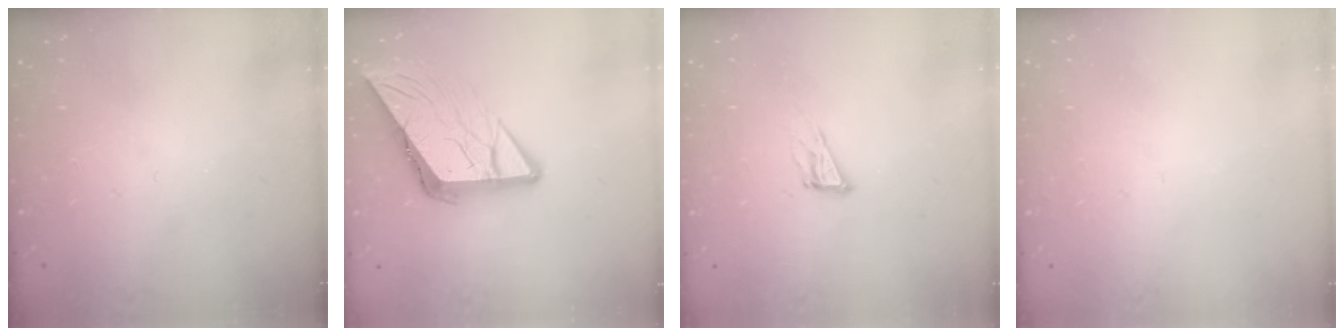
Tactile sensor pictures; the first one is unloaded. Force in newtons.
{"total": 11.2, "press": 11.2, "slide": 1.1}
{"total": 8.4, "press": 8.0, "slide": 2.2}
{"total": 1.8, "press": 1.7, "slide": 0.4}